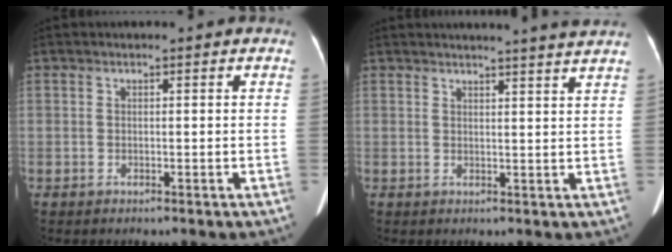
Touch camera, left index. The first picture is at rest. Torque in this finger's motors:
{"motor_torque": [-1.11, -0.46, -0.20, 0.00]}